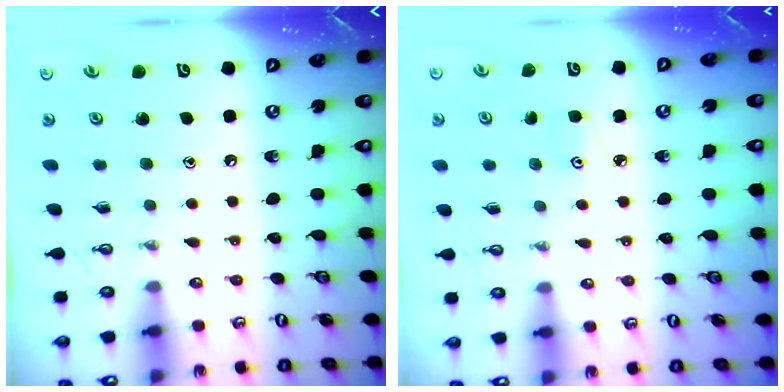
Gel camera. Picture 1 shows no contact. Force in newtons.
{"total": 2.6, "press": 2.6, "slide": 0.3}